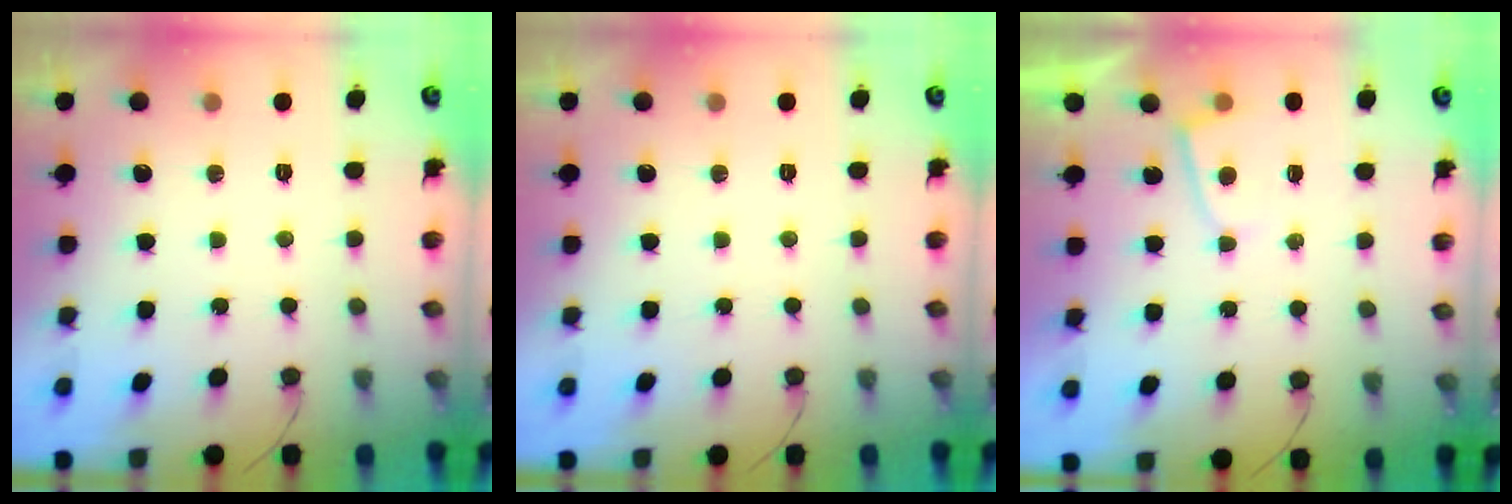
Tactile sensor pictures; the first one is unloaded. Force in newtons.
{"total": 0.0}
{"total": 2.3, "press": 2.3, "slide": 0.3}